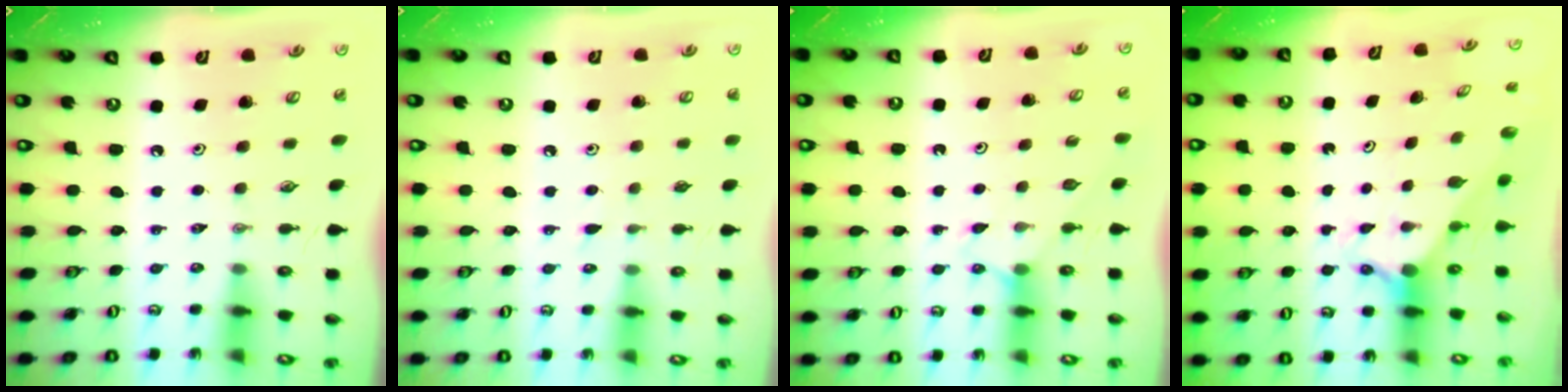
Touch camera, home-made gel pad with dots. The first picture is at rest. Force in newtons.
{"total": 3.3, "press": 3.2, "slide": 0.5}
{"total": 5.3, "press": 5.2, "slide": 0.5}
{"total": 2.1, "press": 2.1, "slide": 0.2}